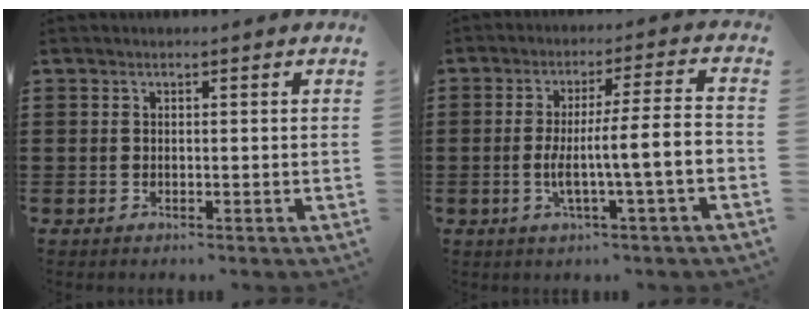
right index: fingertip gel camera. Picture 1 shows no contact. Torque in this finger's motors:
{"motor_torque": [2.14, 0.00, 0.50, 0.21]}